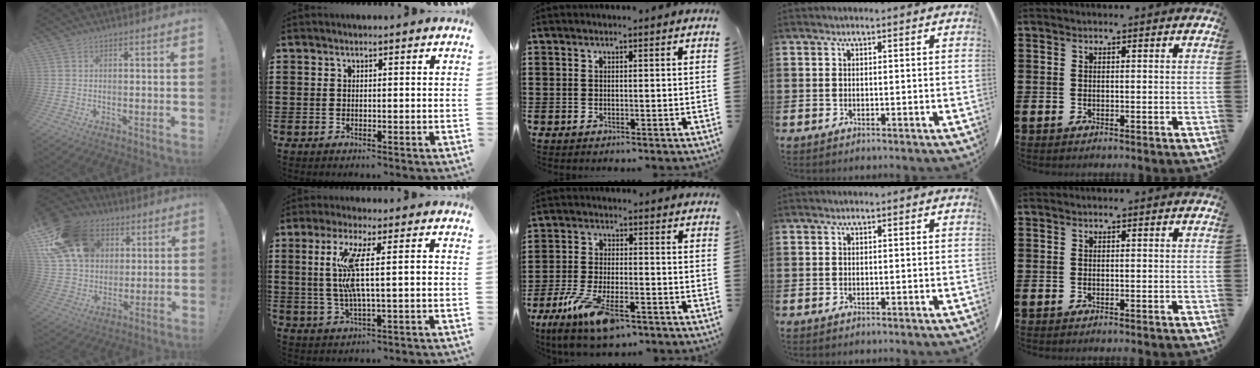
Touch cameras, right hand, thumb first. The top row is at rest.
{"thumb": {"total": 21.3, "force": [9.3, 15.5, 11.2], "torque": [-0.196, -0.029, 0.195]}, "index": {"total": 8.7, "force": [0.9, 1.3, 8.6], "torque": [-0.179, -0.006, 0.004]}, "middle": {"total": 10.4, "force": [-6.5, 3.3, 7.5], "torque": [-0.156, 0.000, -0.122]}}